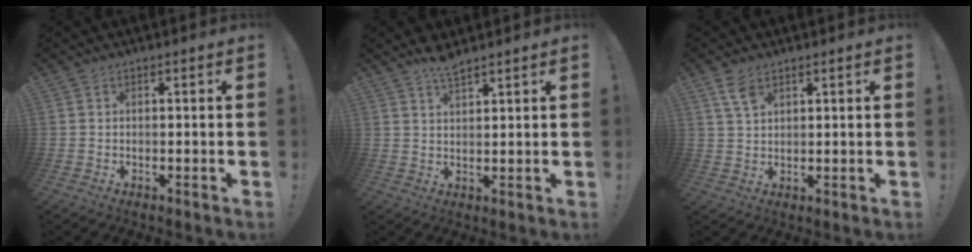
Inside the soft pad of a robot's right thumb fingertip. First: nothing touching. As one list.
[{"total": 1.9, "force": [1.7, 0.1, 0.8], "torque": [-0.009, -0.012, 0.030]}, {"total": 5.1, "force": [3.2, 2.3, 3.3], "torque": [-0.058, -0.013, 0.058]}]